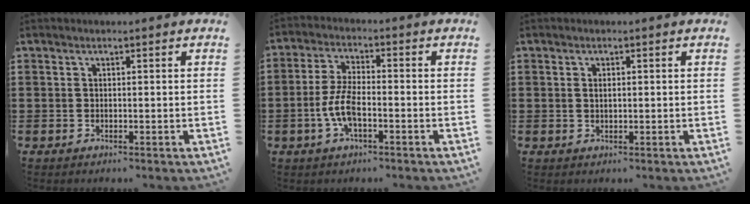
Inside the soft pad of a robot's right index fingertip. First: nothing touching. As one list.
[{"total": 6.6, "force": [-2.1, 2.2, 5.8], "torque": [-0.134, -0.008, -0.045]}, {"total": 1.1, "force": [0.1, 0.4, 1.0], "torque": [-0.020, 0.004, -0.001]}]